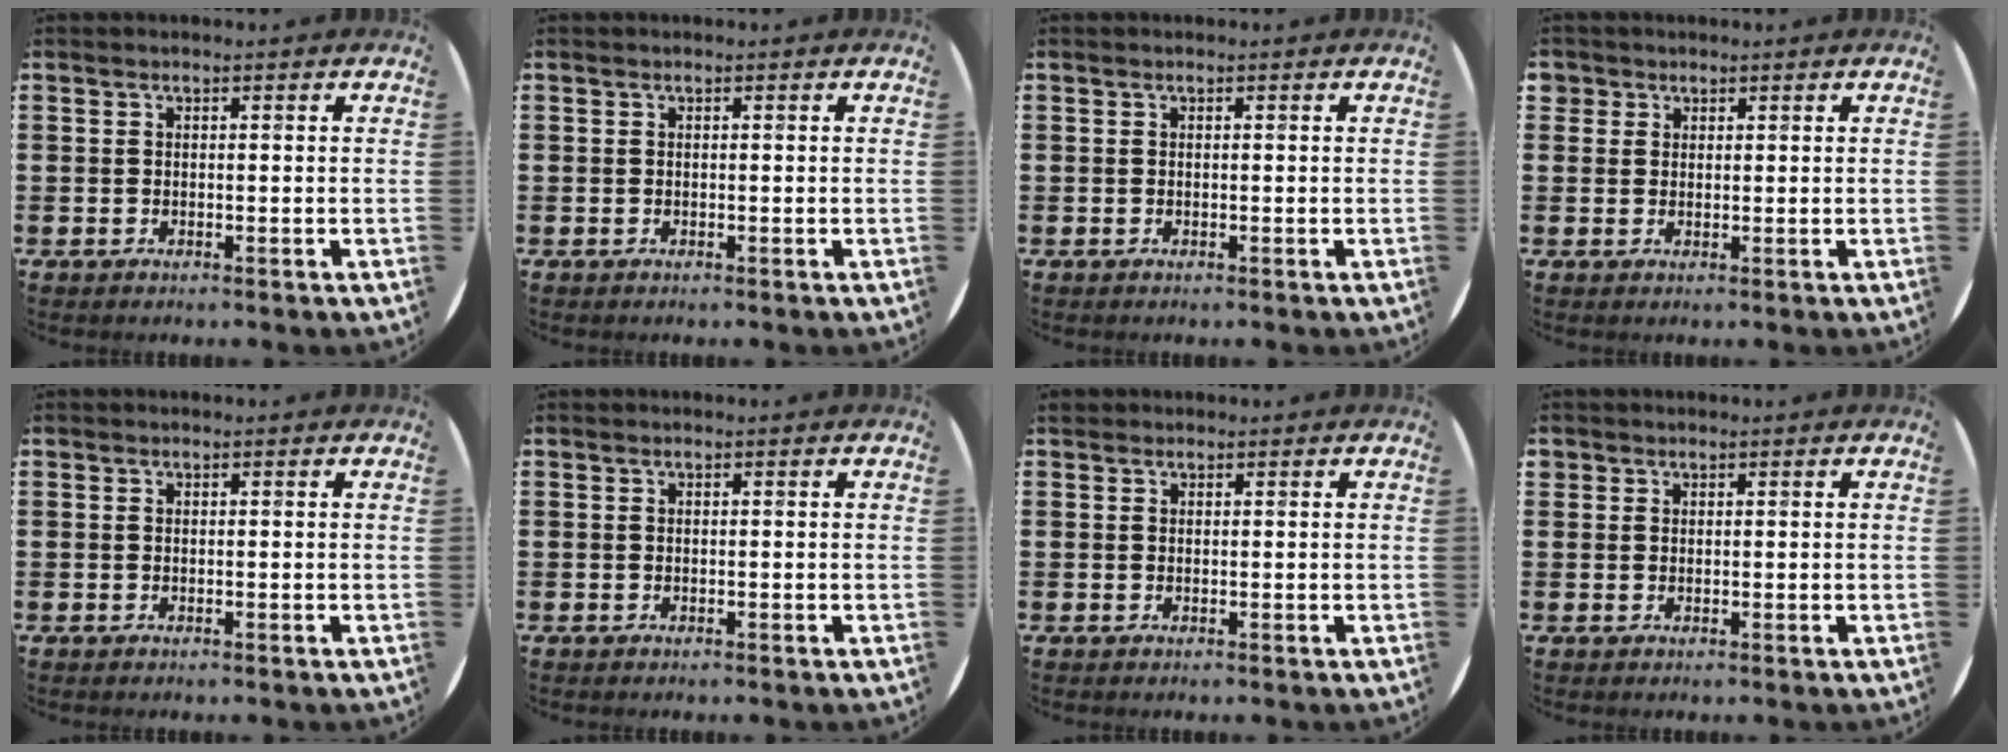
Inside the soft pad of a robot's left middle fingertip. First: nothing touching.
{"total": 0.0}
{"total": 0.0}
{"total": 1.5, "force": [1.1, 1.0, 0.0], "torque": [0.007, 0.001, 0.022]}
{"total": 0.0}
{"total": 0.0}
{"total": 0.7, "force": [0.6, 0.3, -0.1], "torque": [0.009, 0.000, 0.010]}
{"total": 0.7, "force": [0.6, 0.4, -0.1], "torque": [0.001, 0.004, 0.012]}